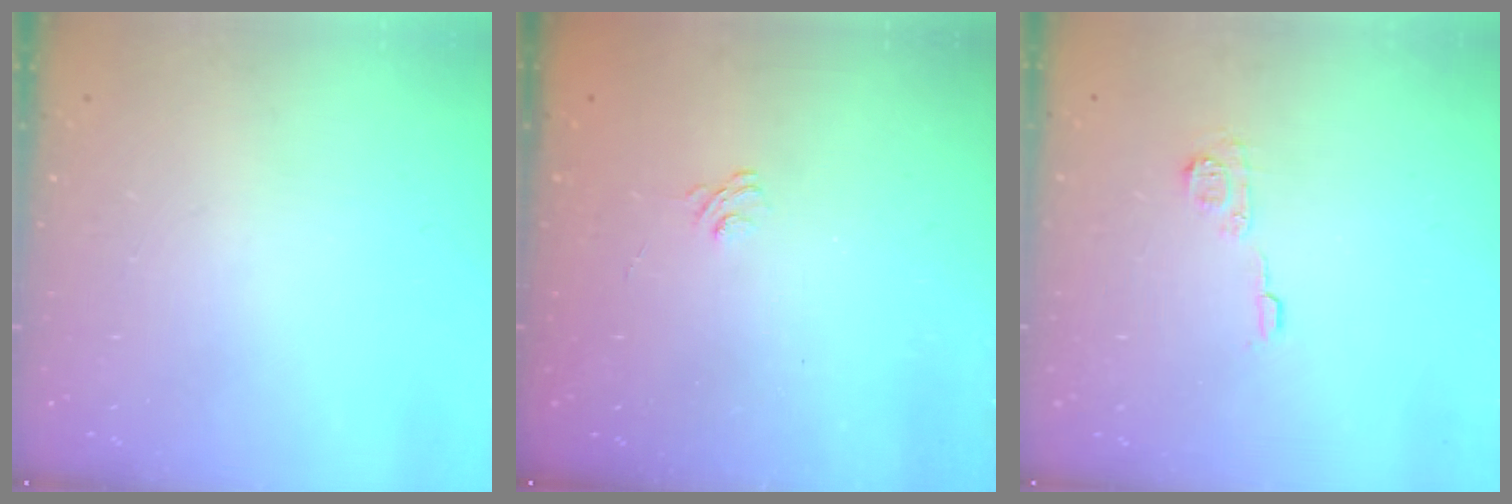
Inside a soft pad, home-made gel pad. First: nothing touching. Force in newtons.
{"total": 2.1, "press": 1.6, "slide": 1.3}
{"total": 5.8, "press": 5.8, "slide": 0.2}